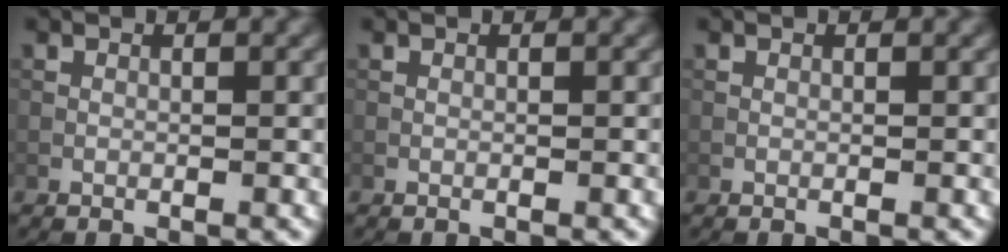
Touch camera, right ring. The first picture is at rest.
{"total": 0.0}
{"total": 0.0}